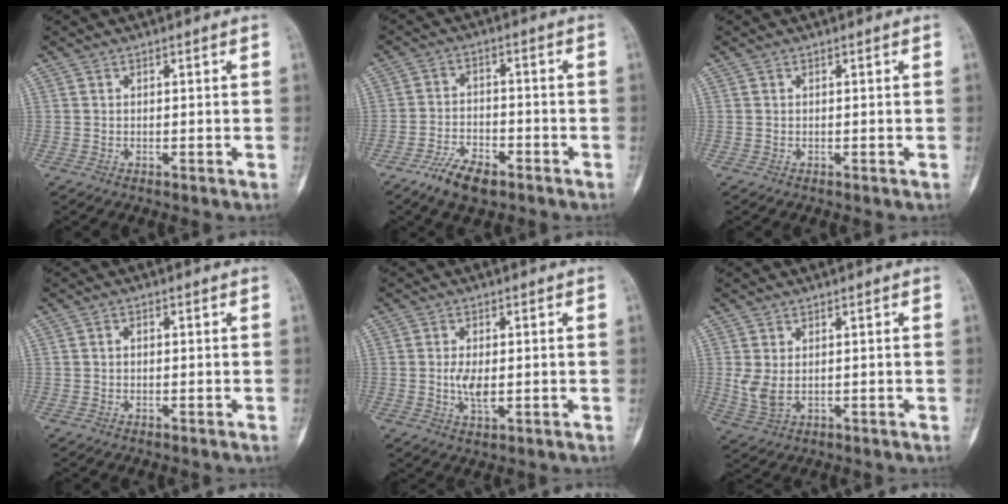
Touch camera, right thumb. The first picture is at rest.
{"total": 7.6, "force": [-5.1, 3.3, 4.5], "torque": [-0.081, 0.020, -0.094]}
{"total": 0.0}
{"total": 0.8, "force": [0.0, 0.6, 0.6], "torque": [-0.008, 0.003, -0.003]}
{"total": 4.3, "force": [-0.2, 2.1, 3.8], "torque": [-0.075, -0.007, -0.005]}
{"total": 4.3, "force": [0.6, 2.4, 3.5], "torque": [-0.077, -0.005, 0.020]}